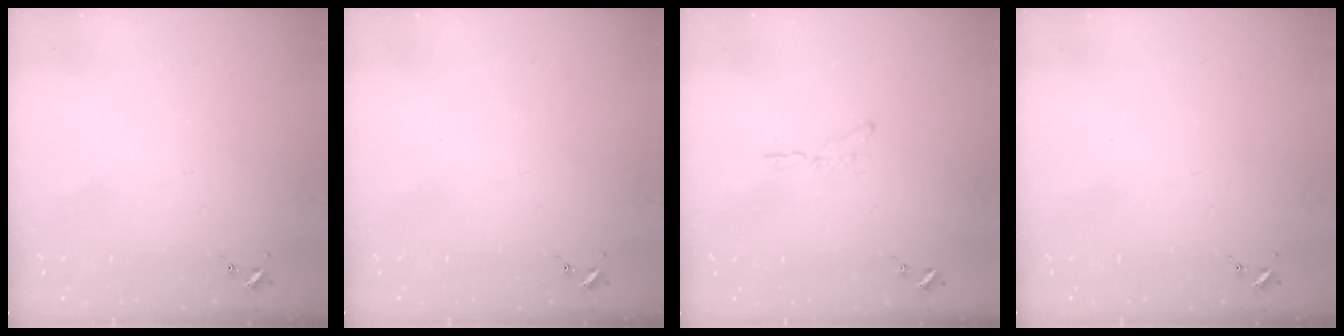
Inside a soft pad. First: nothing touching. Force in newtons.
{"total": 0.0}
{"total": 3.3, "press": 3.3, "slide": 0.3}
{"total": 0.0}